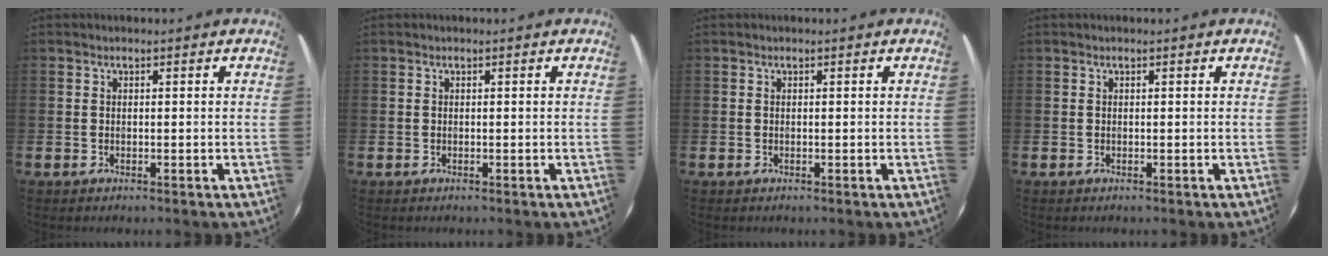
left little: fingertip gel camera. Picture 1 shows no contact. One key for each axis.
{"total": 0.0}
{"total": 0.0}
{"total": 0.0}